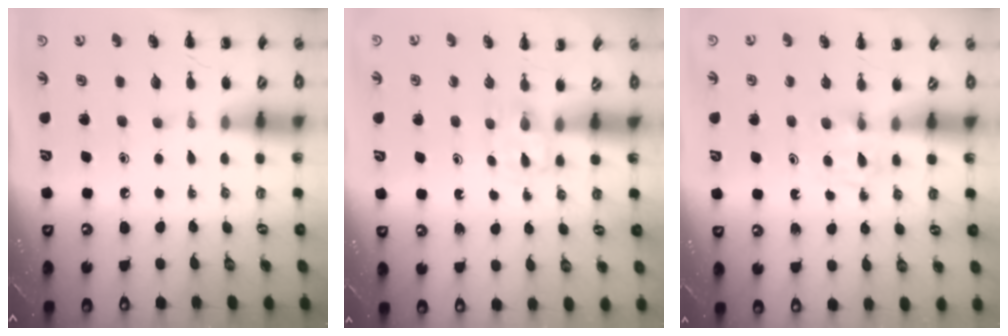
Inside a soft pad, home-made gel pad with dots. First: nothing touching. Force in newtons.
{"total": 2.6, "press": 2.4, "slide": 1.0}
{"total": 4.0, "press": 3.7, "slide": 1.4}